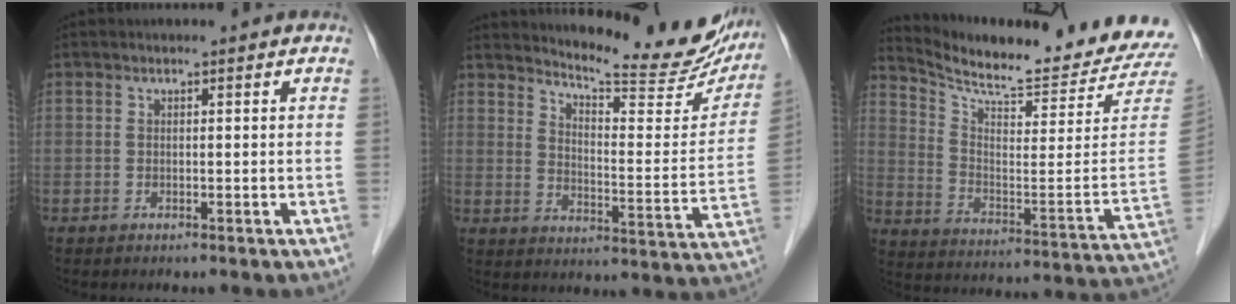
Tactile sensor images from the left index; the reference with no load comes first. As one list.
[{"total": 19.1, "force": [17.7, 3.1, 6.6], "torque": [-0.088, -0.069, 0.215]}, {"total": 21.2, "force": [20.3, -0.2, 6.0], "torque": [-0.117, -0.123, 0.273]}]